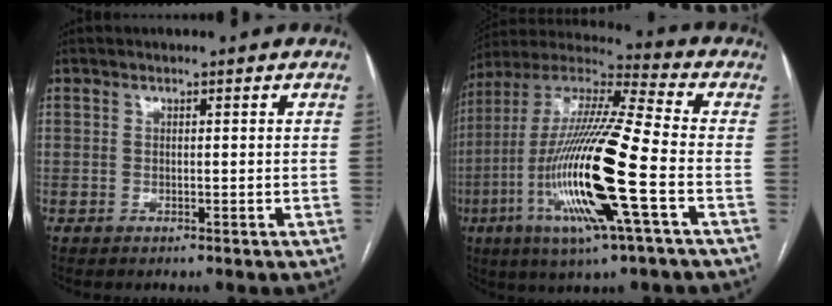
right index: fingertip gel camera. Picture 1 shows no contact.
{"total": 21.4, "force": [-5.9, 1.1, 20.5], "torque": [-0.435, -0.023, -0.117]}